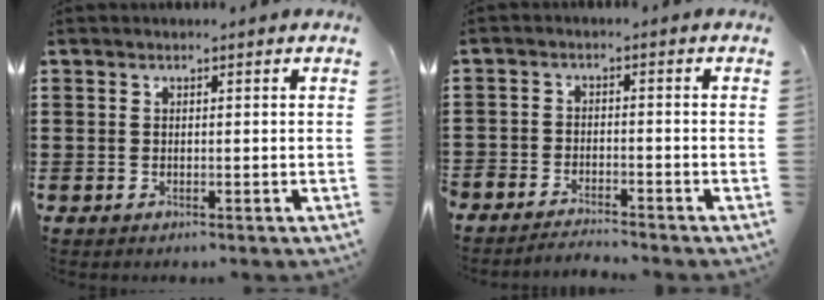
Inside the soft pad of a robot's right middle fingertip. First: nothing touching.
{"total": 3.4, "force": [-3.3, 0.7, -0.5], "torque": [-0.001, 0.002, -0.074]}